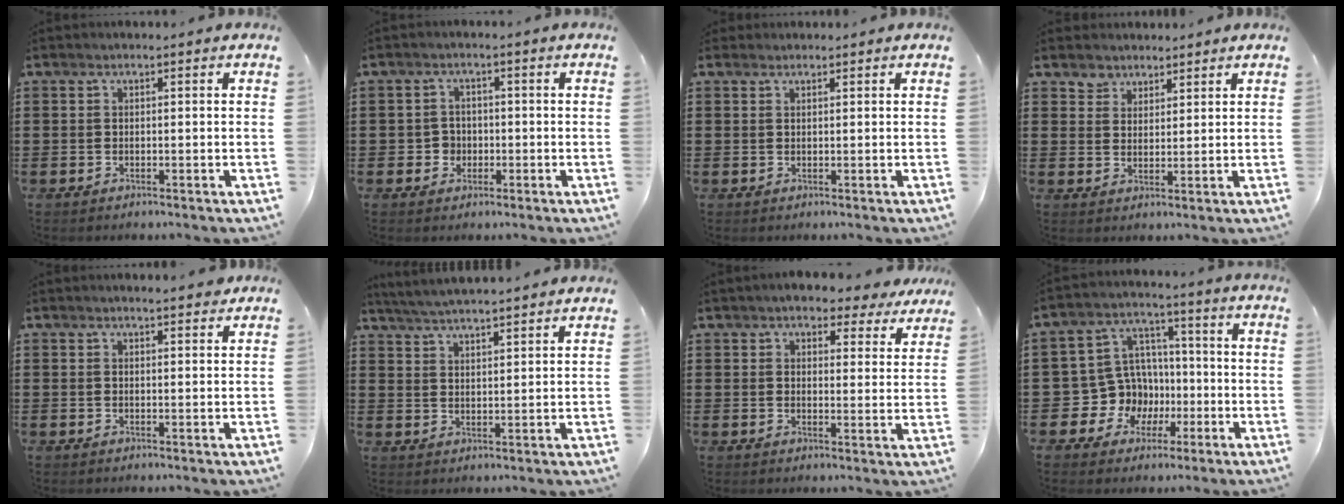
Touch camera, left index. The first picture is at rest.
{"total": 2.6, "force": [-0.6, 2.4, 0.8], "torque": [-0.025, 0.004, -0.016]}
{"total": 0.9, "force": [0.9, 0.2, 0.2], "torque": [-0.005, 0.001, 0.017]}
{"total": 3.5, "force": [2.7, 2.1, -0.5], "torque": [-0.007, 0.004, 0.053]}
{"total": 2.1, "force": [2.0, 0.1, 0.8], "torque": [-0.019, 0.001, 0.039]}
{"total": 4.2, "force": [4.1, -0.6, 0.8], "torque": [-0.029, -0.020, 0.072]}
{"total": 4.5, "force": [4.2, 1.2, 1.1], "torque": [-0.039, -0.010, 0.076]}
{"total": 9.4, "force": [-1.4, 9.0, 2.3], "torque": [-0.096, 0.005, -0.017]}